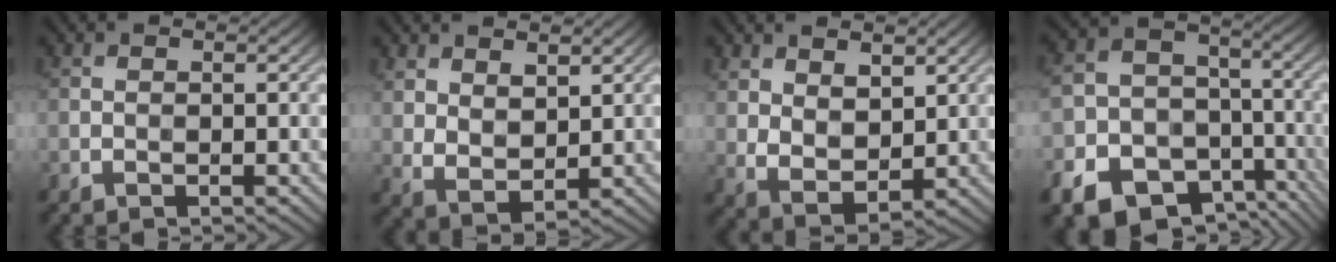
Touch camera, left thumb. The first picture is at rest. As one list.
[{"total": 4.5, "force": [3.0, 2.3, 2.6], "torque": [-0.062, -0.009, 0.067]}, {"total": 5.6, "force": [3.2, 3.0, 3.6], "torque": [-0.083, -0.011, 0.068]}, {"total": 16.8, "force": [-9.6, 12.4, 6.1], "torque": [-0.160, -0.063, -0.145]}]